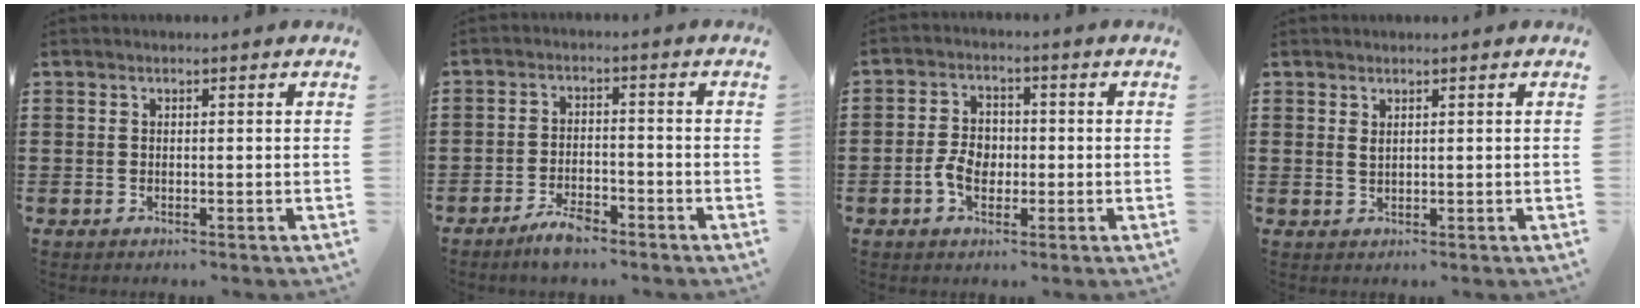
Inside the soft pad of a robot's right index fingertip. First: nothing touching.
{"total": 4.0, "force": [-3.1, 1.2, 2.2], "torque": [-0.043, 0.010, -0.059]}
{"total": 4.4, "force": [-1.1, 3.1, 2.9], "torque": [-0.059, 0.001, -0.024]}
{"total": 1.0, "force": [0.7, 0.4, 0.6], "torque": [-0.014, 0.001, 0.012]}